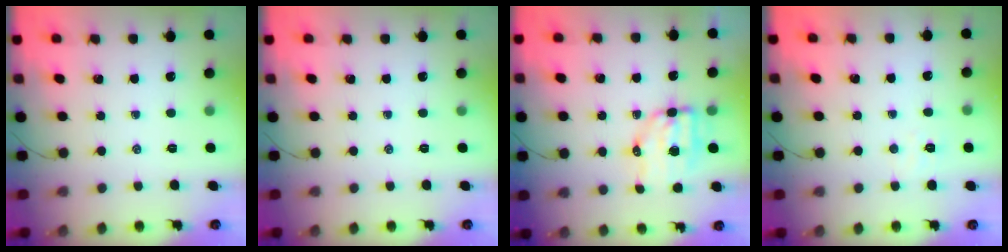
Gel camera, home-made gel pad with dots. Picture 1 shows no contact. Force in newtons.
{"total": 0.0}
{"total": 7.7, "press": 7.6, "slide": 1.1}
{"total": 3.4, "press": 3.3, "slide": 1.0}